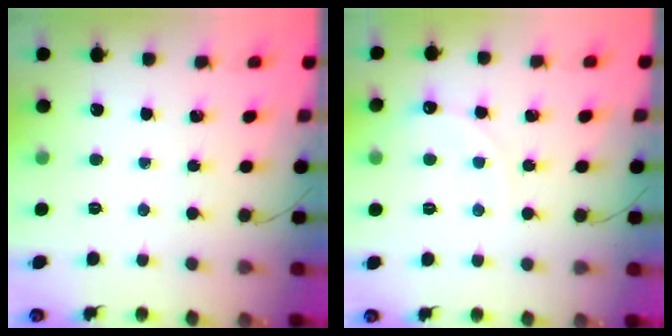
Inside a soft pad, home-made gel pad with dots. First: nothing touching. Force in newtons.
{"total": 5.4, "press": 5.3, "slide": 1.0}